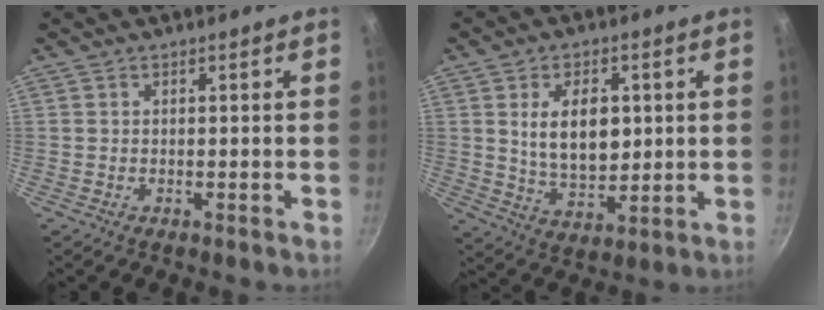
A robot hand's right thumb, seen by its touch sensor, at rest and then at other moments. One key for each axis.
{"total": 11.2, "fx": 2.0, "fy": 6.9, "fz": 8.6, "tx": -0.121, "ty": -0.016, "tz": 0.042}